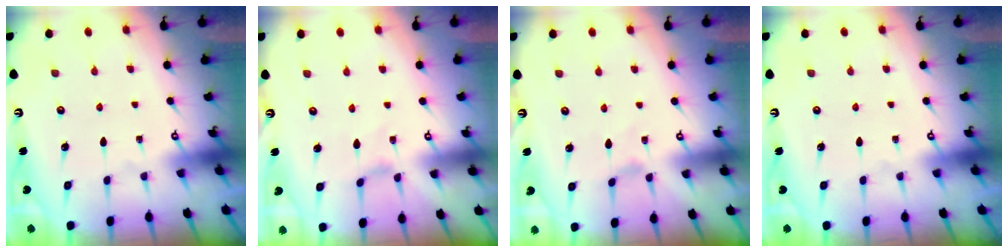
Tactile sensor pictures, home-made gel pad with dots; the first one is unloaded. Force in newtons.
{"total": 0.0}
{"total": 0.0}
{"total": 0.0}